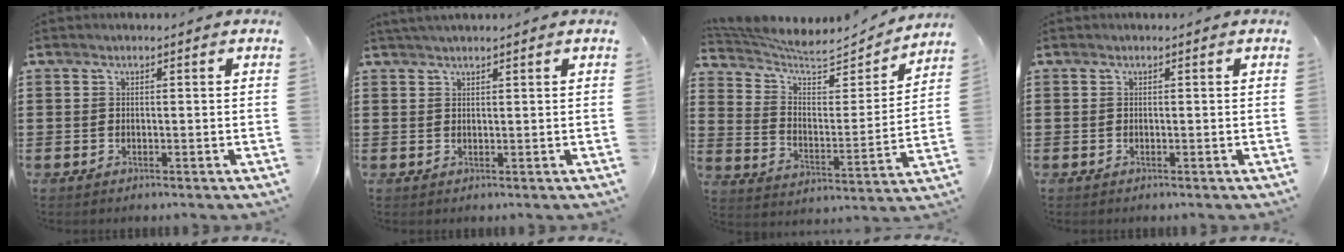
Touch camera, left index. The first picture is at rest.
{"total": 1.3, "force": [1.1, 0.0, 0.5], "torque": [-0.013, 0.000, 0.022]}
{"total": 6.1, "force": [5.7, 1.2, 1.8], "torque": [-0.069, -0.047, 0.093]}
{"total": 0.0}